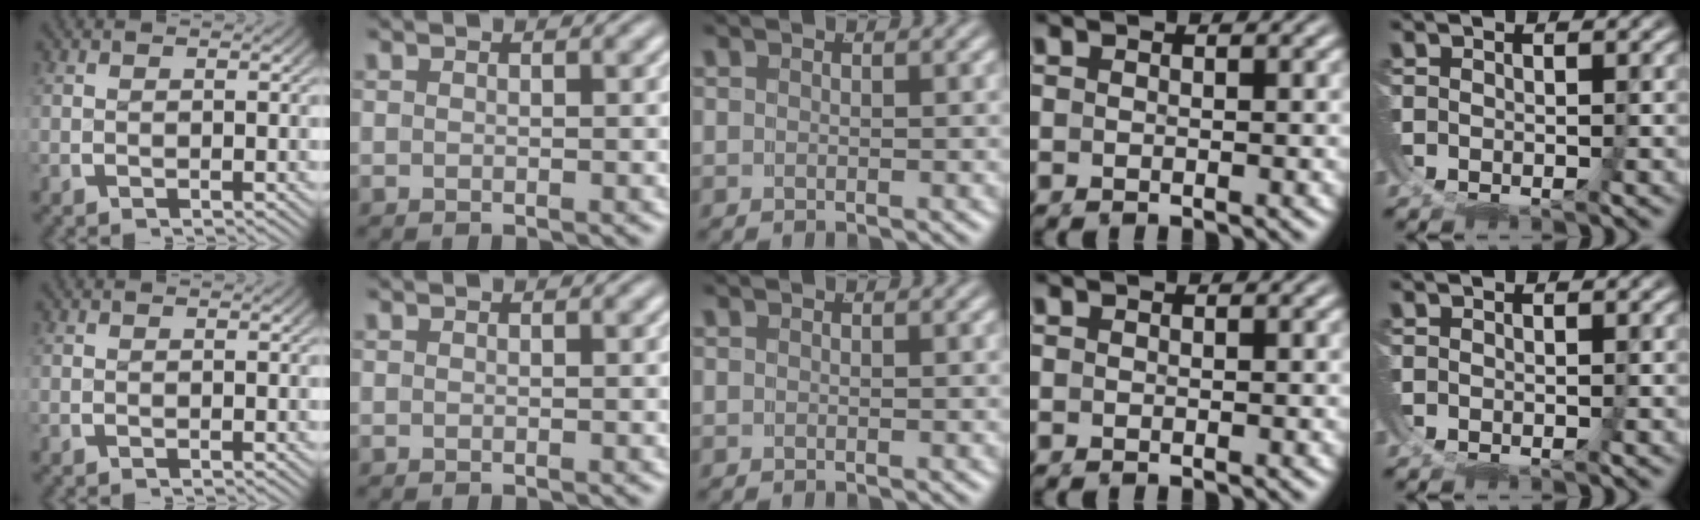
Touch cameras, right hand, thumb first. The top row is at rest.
{}